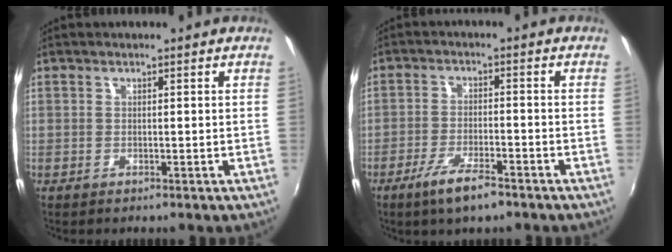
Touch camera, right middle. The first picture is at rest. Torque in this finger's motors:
{"motor_torque": [1.04, -0.97, 0.15, 0.04]}